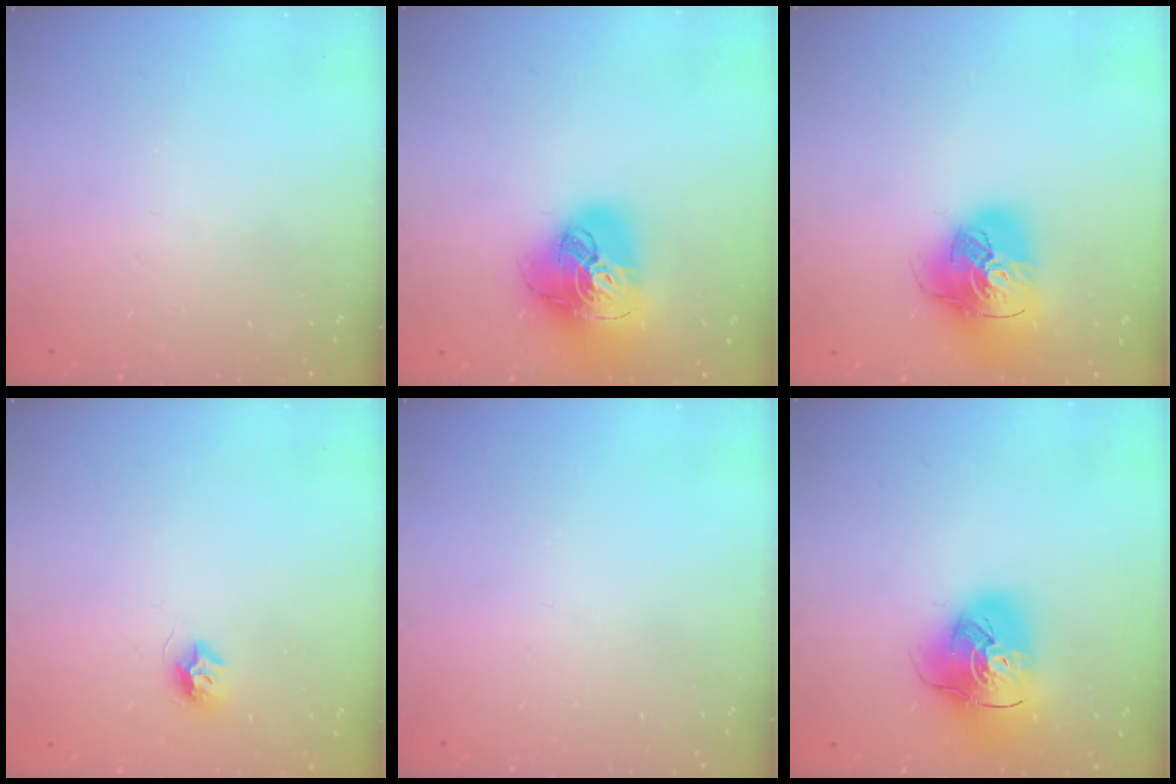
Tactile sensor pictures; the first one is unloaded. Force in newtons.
{"total": 20.6, "press": 20.5, "slide": 2.1}
{"total": 17.1, "press": 17.0, "slide": 2.5}
{"total": 7.4, "press": 7.4, "slide": 0.4}
{"total": 0.0}
{"total": 14.9, "press": 14.7, "slide": 2.1}